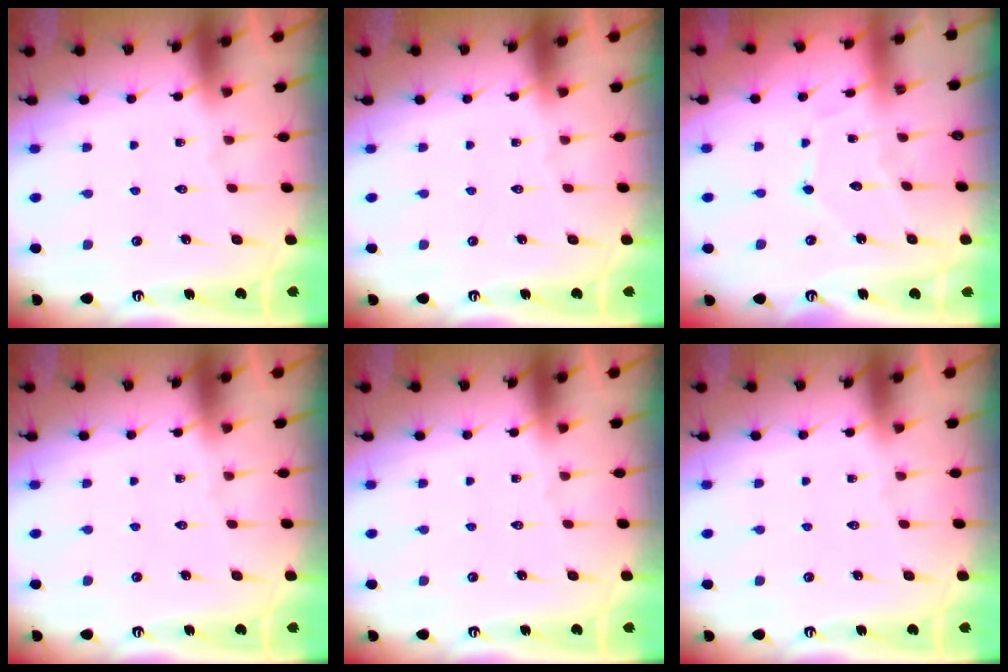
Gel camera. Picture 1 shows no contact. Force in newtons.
{"total": 0.0}
{"total": 7.6, "press": 7.6, "slide": 0.3}
{"total": 0.0}
{"total": 0.0}
{"total": 0.0}